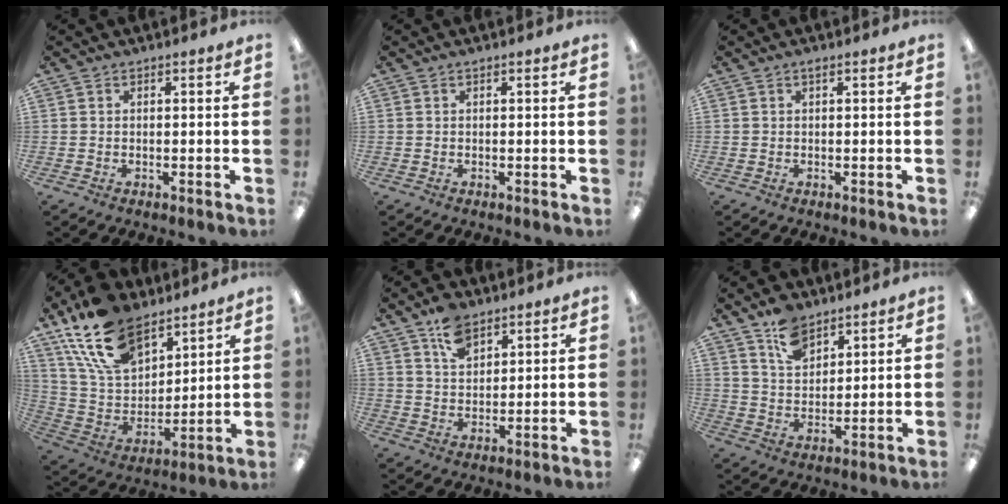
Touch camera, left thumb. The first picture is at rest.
{"total": 0.0}
{"total": 0.7, "force": [0.4, 0.1, 0.5], "torque": [-0.012, 0.002, 0.008]}
{"total": 19.5, "force": [13.6, 10.3, 9.5], "torque": [-0.196, -0.063, 0.254]}
{"total": 7.8, "force": [5.4, 4.4, 3.6], "torque": [-0.063, -0.018, 0.098]}
{"total": 8.9, "force": [6.6, 4.8, 3.4], "torque": [-0.057, -0.032, 0.121]}